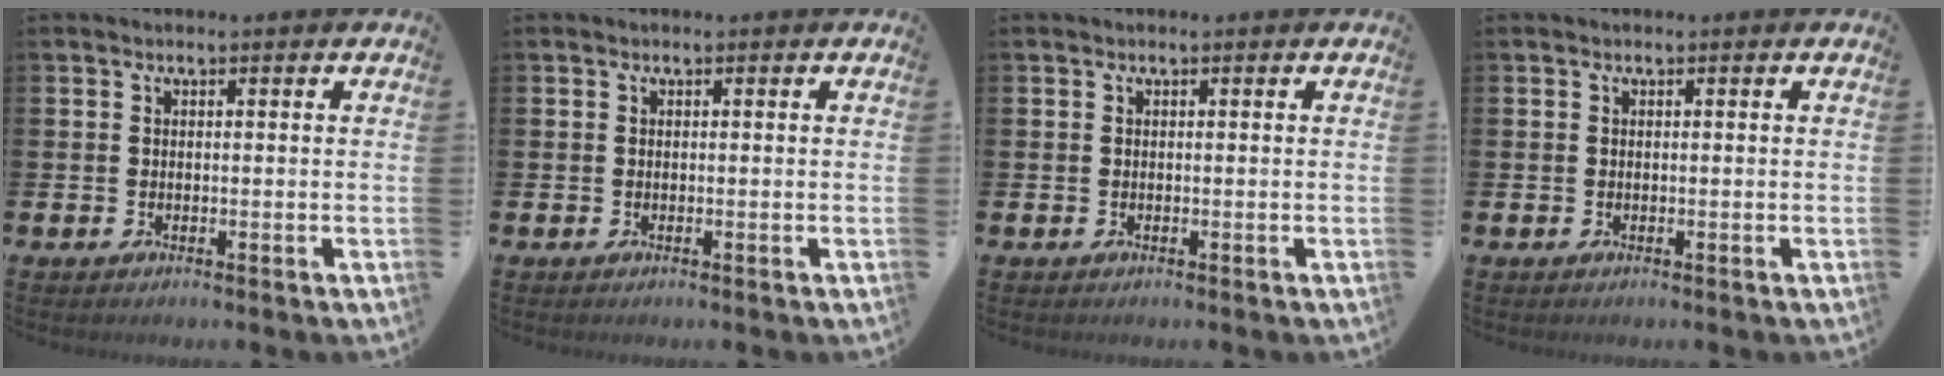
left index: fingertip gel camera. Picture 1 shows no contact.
{"total": 0.0}
{"total": 0.0}
{"total": 0.0}